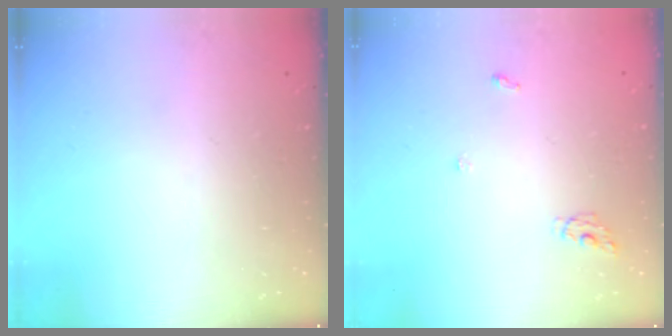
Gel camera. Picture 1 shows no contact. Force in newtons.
{"total": 4.4, "press": 4.4, "slide": 0.3}